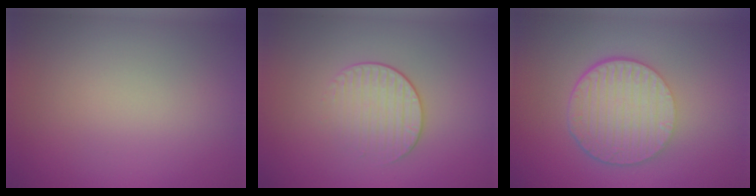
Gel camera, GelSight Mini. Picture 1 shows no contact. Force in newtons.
{"total": 2.0, "press": 1.4, "slide": 1.4}
{"total": 6.4, "press": 4.4, "slide": 4.7}